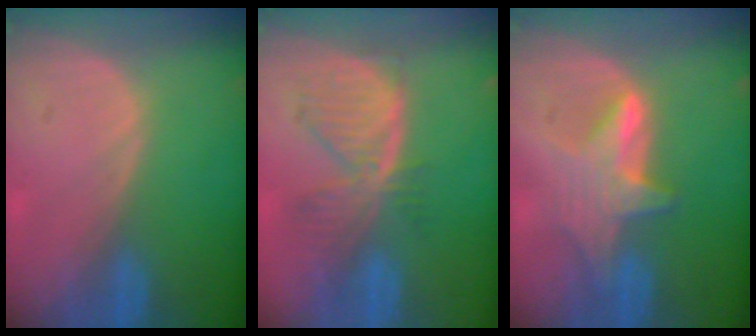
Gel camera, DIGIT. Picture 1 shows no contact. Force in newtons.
{"total": 7.6, "press": 6.7, "slide": 3.7}
{"total": 6.2, "press": 6.0, "slide": 1.3}